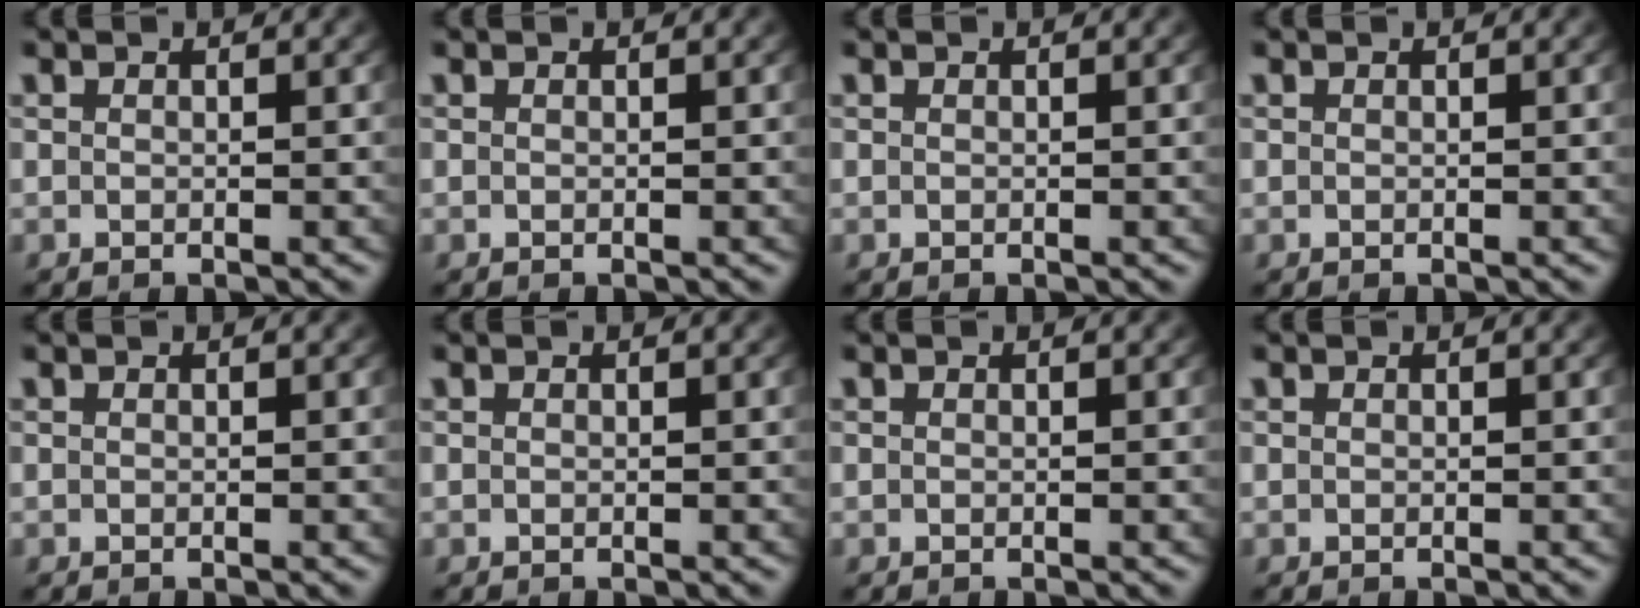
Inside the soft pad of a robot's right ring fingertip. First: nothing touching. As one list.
[{"total": 0.0}, {"total": 0.0}, {"total": 0.0}, {"total": 0.0}, {"total": 0.0}, {"total": 0.0}, {"total": 0.0}]